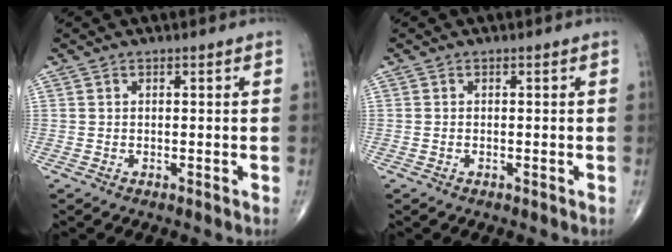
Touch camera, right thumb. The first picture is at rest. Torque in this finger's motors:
{"motor_torque": [-0.25, 0.02, -0.07, 0.08, -0.04]}